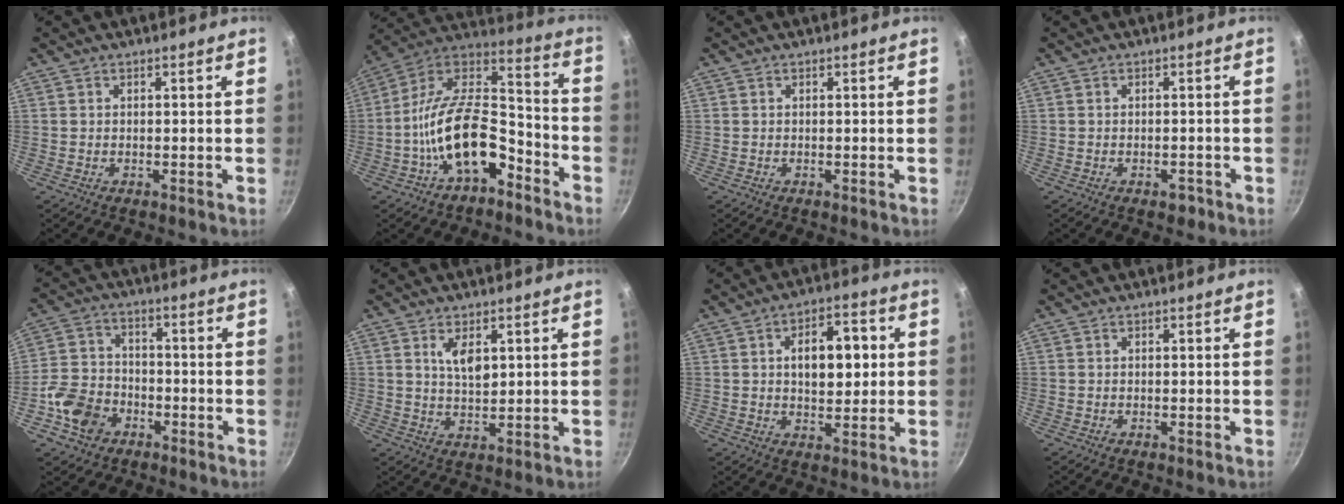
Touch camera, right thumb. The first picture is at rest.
{"total": 19.1, "force": [-8.1, 10.0, 14.1], "torque": [-0.214, 0.080, -0.153]}
{"total": 0.0}
{"total": 1.8, "force": [-1.1, 1.1, 1.0], "torque": [-0.008, 0.013, -0.006]}
{"total": 9.9, "force": [-4.5, 7.5, 4.6], "torque": [-0.070, 0.035, -0.094]}
{"total": 5.0, "force": [1.9, 2.5, 3.9], "torque": [-0.064, -0.016, 0.039]}
{"total": 11.0, "force": [1.6, 6.3, 8.9], "torque": [-0.096, 0.006, 0.021]}
{"total": 0.0}